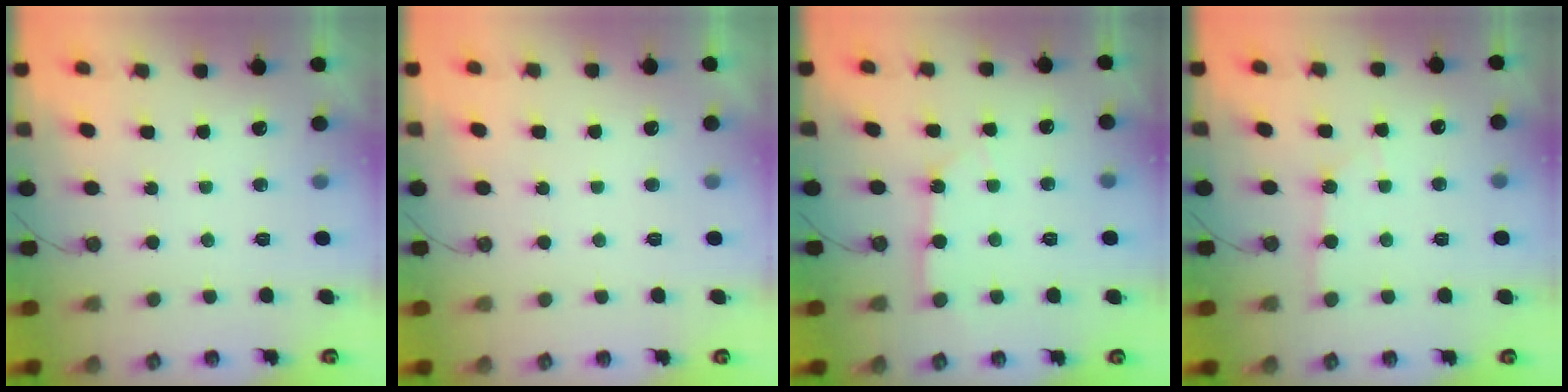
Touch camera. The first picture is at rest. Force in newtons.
{"total": 0.0}
{"total": 2.6, "press": 2.6, "slide": 0.4}
{"total": 1.6, "press": 1.6, "slide": 0.3}